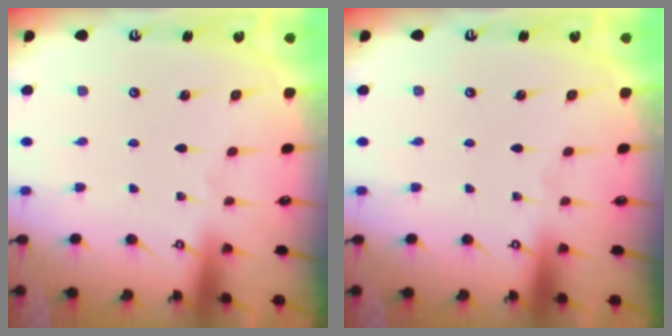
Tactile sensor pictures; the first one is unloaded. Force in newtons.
{"total": 0.0}